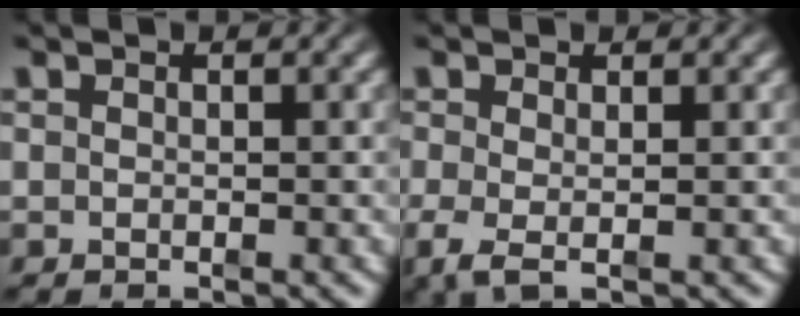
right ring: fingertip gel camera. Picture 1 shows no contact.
{"total": 2.0, "force": [-0.7, 0.7, 1.7], "torque": [-0.050, -0.026, 0.001]}